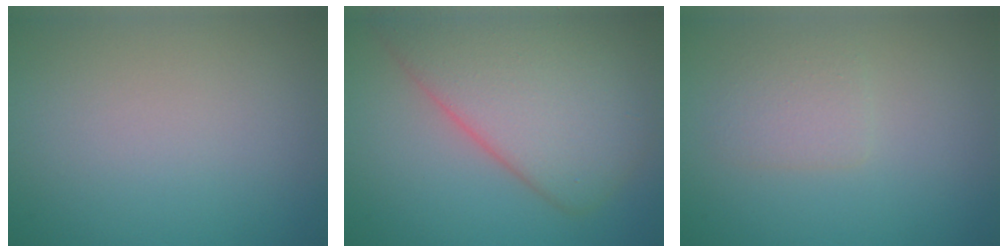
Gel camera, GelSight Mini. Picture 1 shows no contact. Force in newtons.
{"total": 9.2, "press": 9.2, "slide": 0.4}
{"total": 1.9, "press": 1.9, "slide": 0.0}